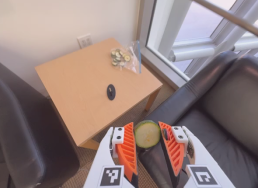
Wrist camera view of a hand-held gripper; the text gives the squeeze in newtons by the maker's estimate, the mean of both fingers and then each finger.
{"total": 8.8, "left": 8.7, "right": 8.9}